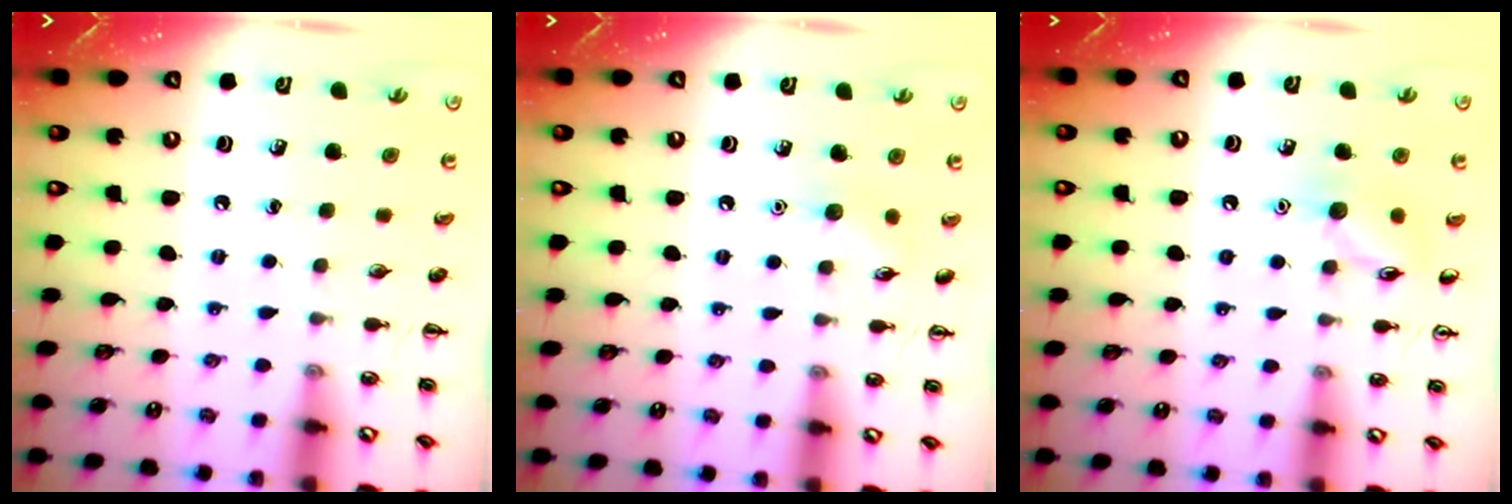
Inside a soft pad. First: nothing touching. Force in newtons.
{"total": 5.2, "press": 5.1, "slide": 1.3}
{"total": 7.4, "press": 7.3, "slide": 0.9}